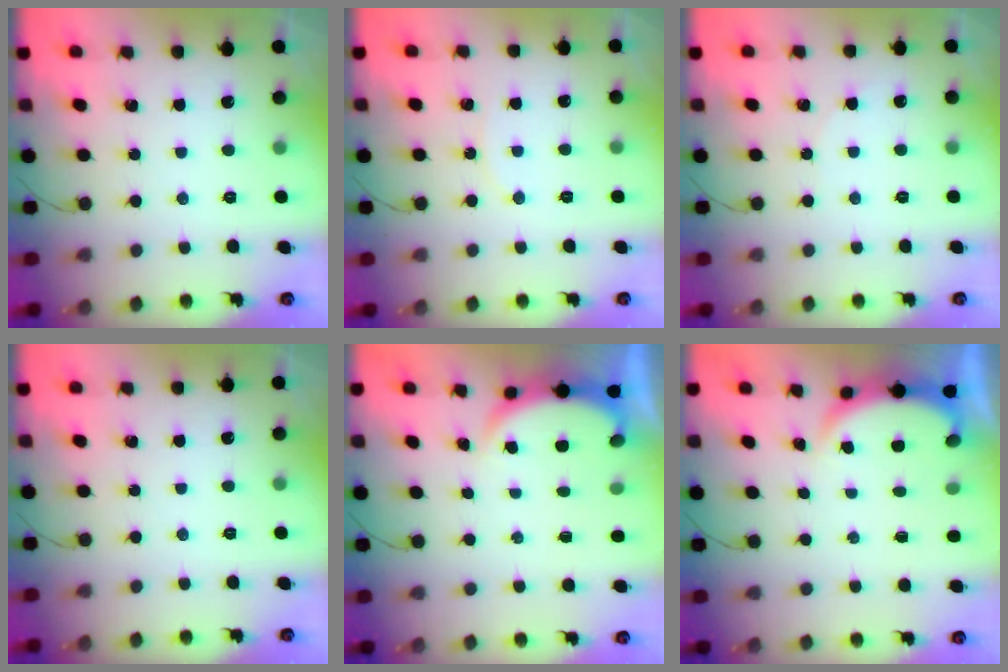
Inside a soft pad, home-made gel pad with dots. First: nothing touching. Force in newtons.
{"total": 4.7, "press": 4.6, "slide": 0.6}
{"total": 3.7, "press": 3.0, "slide": 2.1}
{"total": 0.0}
{"total": 2.8, "press": 2.7, "slide": 0.6}
{"total": 2.8, "press": 2.7, "slide": 0.6}